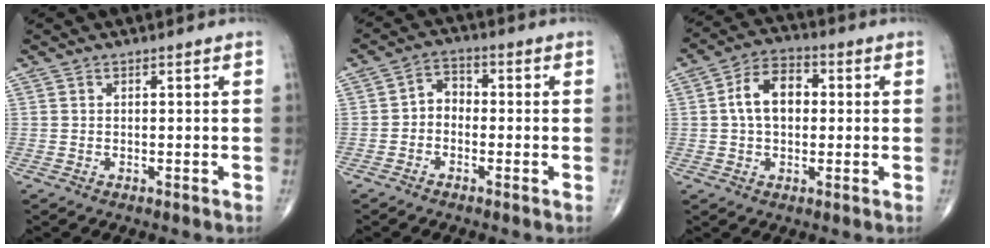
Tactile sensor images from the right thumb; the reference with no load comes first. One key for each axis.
{"total": 4.0, "fx": -0.9, "fy": 3.1, "fz": 2.3, "tx": -0.018, "ty": 0.021, "tz": -0.031}
{"total": 9.3, "fx": 0.9, "fy": 6.2, "fz": 6.9, "tx": -0.107, "ty": 0.021, "tz": 0.009}